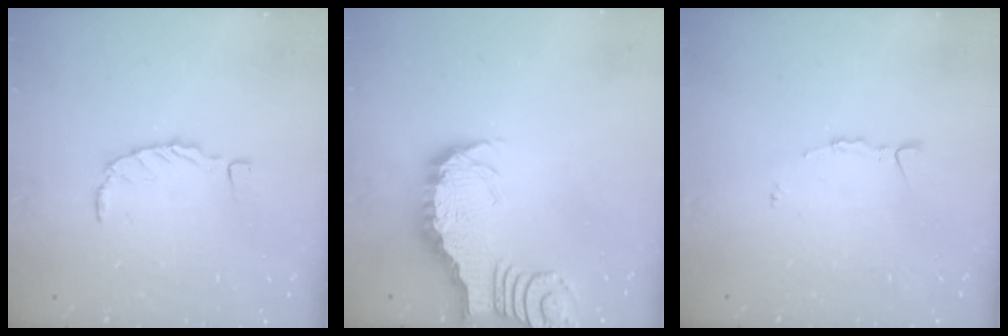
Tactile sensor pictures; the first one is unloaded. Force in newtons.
{"total": 3.0, "press": 2.9, "slide": 0.6}
{"total": 5.6, "press": 5.6, "slide": 0.4}